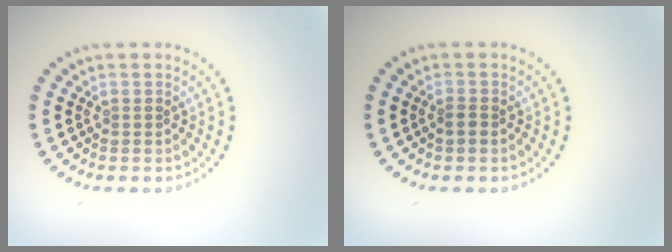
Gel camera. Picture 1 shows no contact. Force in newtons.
{"total": 1.0, "press": 0.8, "slide": 0.5}